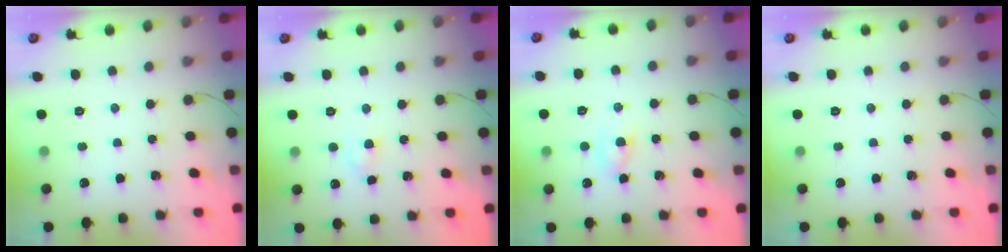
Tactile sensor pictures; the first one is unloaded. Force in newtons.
{"total": 2.1, "press": 1.9, "slide": 0.9}
{"total": 2.0, "press": 1.8, "slide": 0.8}
{"total": 0.0}